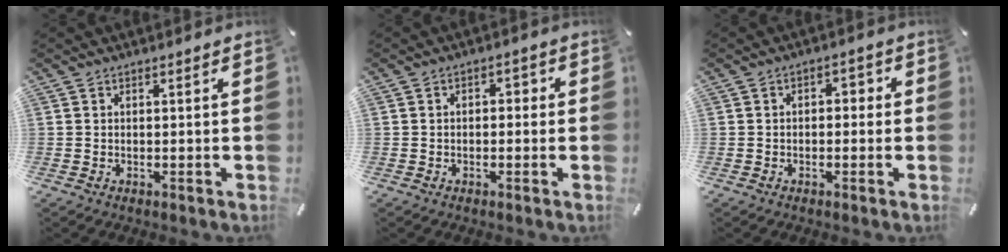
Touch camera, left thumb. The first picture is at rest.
{"total": 2.1, "force": [-0.9, 1.3, 1.3], "torque": [-0.026, 0.012, -0.022]}
{"total": 2.4, "force": [-1.1, 1.5, 1.4], "torque": [-0.028, 0.013, -0.025]}